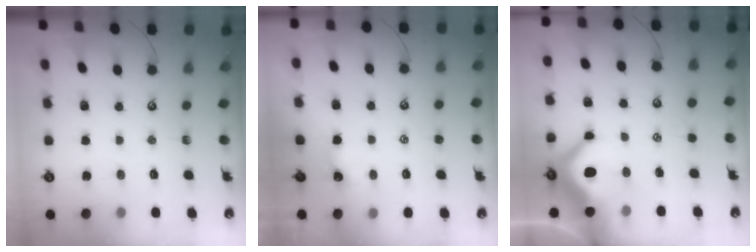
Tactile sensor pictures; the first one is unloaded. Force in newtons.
{"total": 0.0}
{"total": 10.1, "press": 9.9, "slide": 1.9}